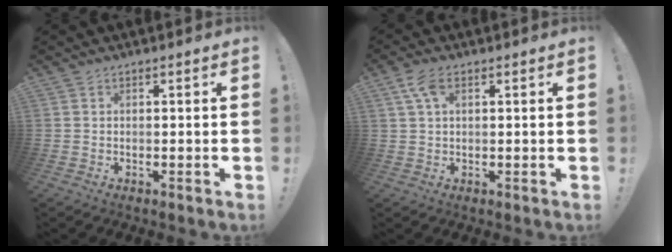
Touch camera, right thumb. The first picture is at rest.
{"total": 5.3, "force": [2.1, 2.7, 4.0], "torque": [-0.079, 0.003, 0.041]}